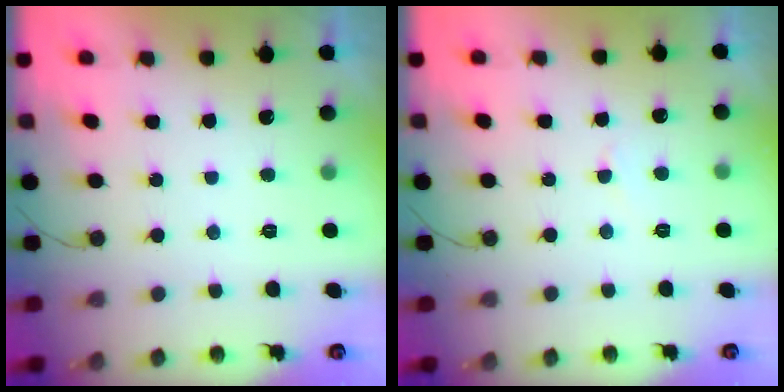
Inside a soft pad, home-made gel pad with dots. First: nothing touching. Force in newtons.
{"total": 3.0, "press": 3.0, "slide": 0.4}